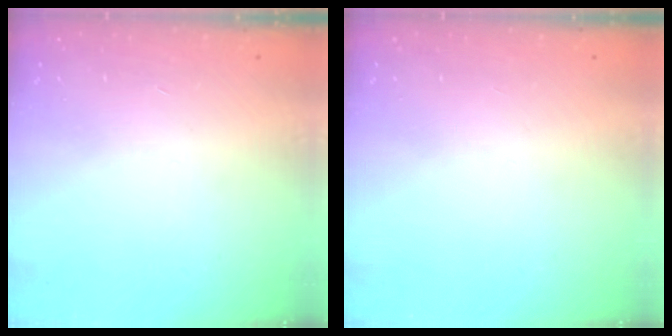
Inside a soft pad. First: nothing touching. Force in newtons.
{"total": 0.0}